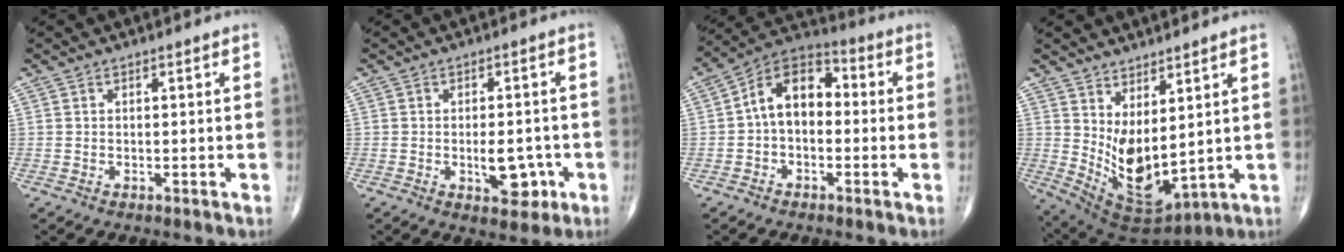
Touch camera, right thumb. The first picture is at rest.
{"total": 6.5, "force": [-1.9, 3.4, 5.2], "torque": [-0.052, 0.005, -0.019]}
{"total": 10.7, "force": [-0.1, 7.1, 8.1], "torque": [-0.112, 0.036, -0.020]}
{"total": 12.0, "force": [2.9, 5.5, 10.2], "torque": [-0.172, -0.044, 0.080]}